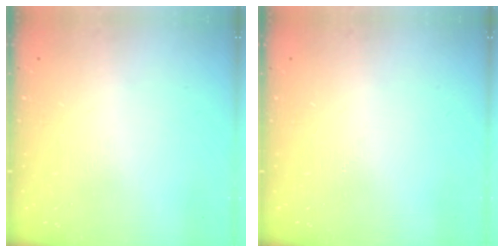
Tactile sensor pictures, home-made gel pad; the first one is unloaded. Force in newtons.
{"total": 0.0}